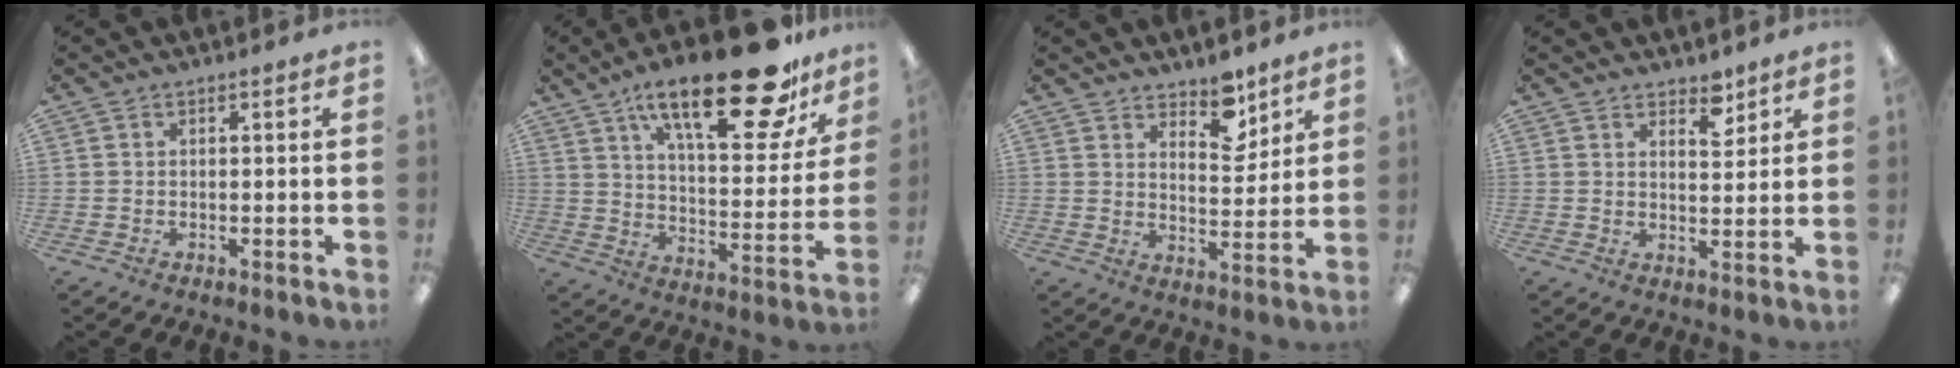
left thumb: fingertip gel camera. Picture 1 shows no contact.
{"total": 26.2, "force": [17.2, 8.8, 17.7], "torque": [-0.264, -0.103, 0.276]}
{"total": 8.3, "force": [6.7, 3.7, 3.3], "torque": [-0.031, -0.047, 0.116]}
{"total": 4.3, "force": [3.6, 1.7, 1.9], "torque": [-0.005, -0.026, 0.056]}